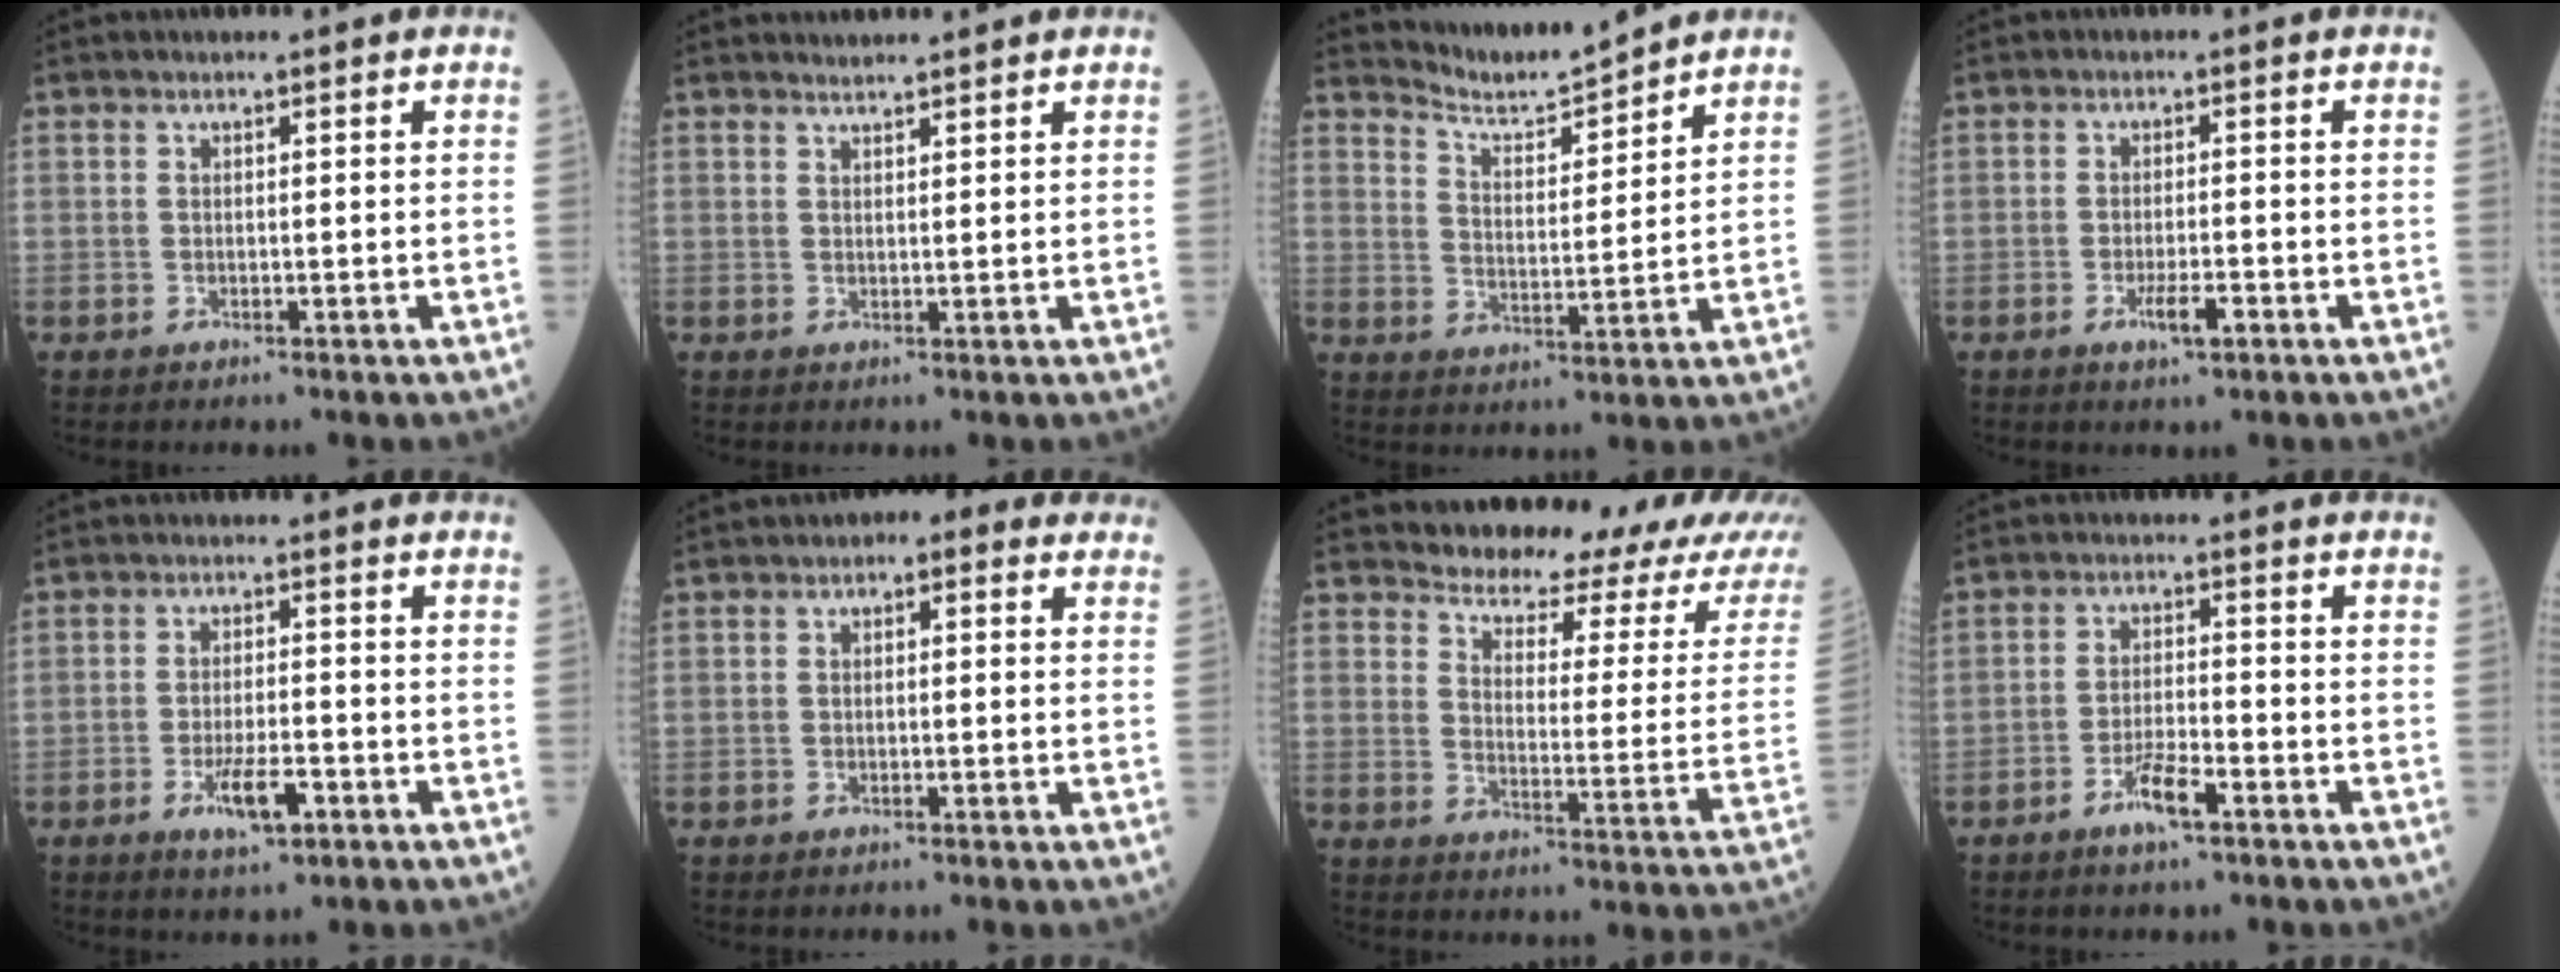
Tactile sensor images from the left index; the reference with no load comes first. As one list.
[{"total": 2.5, "force": [2.5, -0.1, 0.4], "torque": [-0.009, 0.014, 0.041]}, {"total": 7.4, "force": [7.4, -0.8, 0.1], "torque": [-0.018, -0.009, 0.141]}, {"total": 3.2, "force": [-1.6, 0.7, 2.7], "torque": [-0.050, -0.002, -0.024]}, {"total": 5.5, "force": [-2.6, 1.4, 4.6], "torque": [-0.090, -0.004, -0.040]}, {"total": 3.5, "force": [1.7, 1.8, 2.5], "torque": [-0.029, 0.022, 0.013]}, {"total": 18.3, "force": [16.7, 3.3, 6.7], "torque": [-0.079, -0.062, 0.188]}, {"total": 4.8, "force": [-2.9, 0.9, 3.7], "torque": [-0.076, -0.001, -0.055]}]